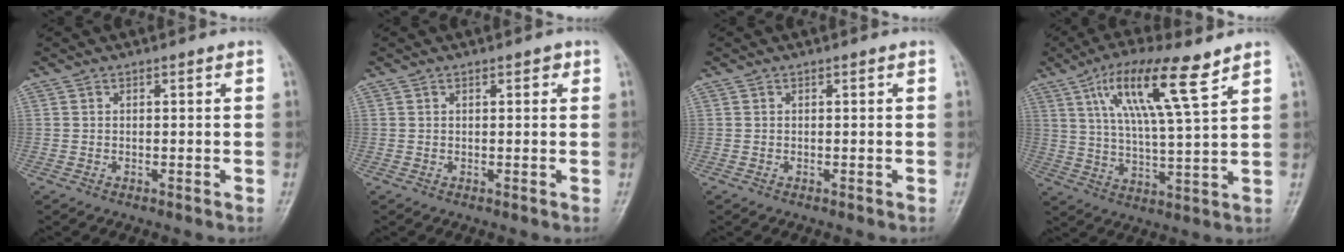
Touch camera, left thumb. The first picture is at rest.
{"total": 1.5, "force": [0.8, 0.7, 1.1], "torque": [-0.008, 0.001, 0.008]}
{"total": 0.0}
{"total": 14.1, "force": [7.6, 2.4, 11.6], "torque": [-0.209, -0.022, 0.138]}